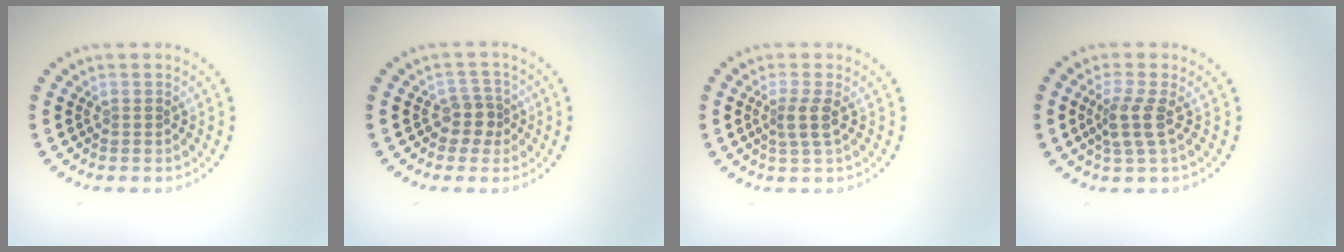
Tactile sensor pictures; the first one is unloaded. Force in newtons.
{"total": 2.2, "press": 1.7, "slide": 1.3}
{"total": 1.8, "press": 1.5, "slide": 1.0}
{"total": 2.4, "press": 1.9, "slide": 1.5}